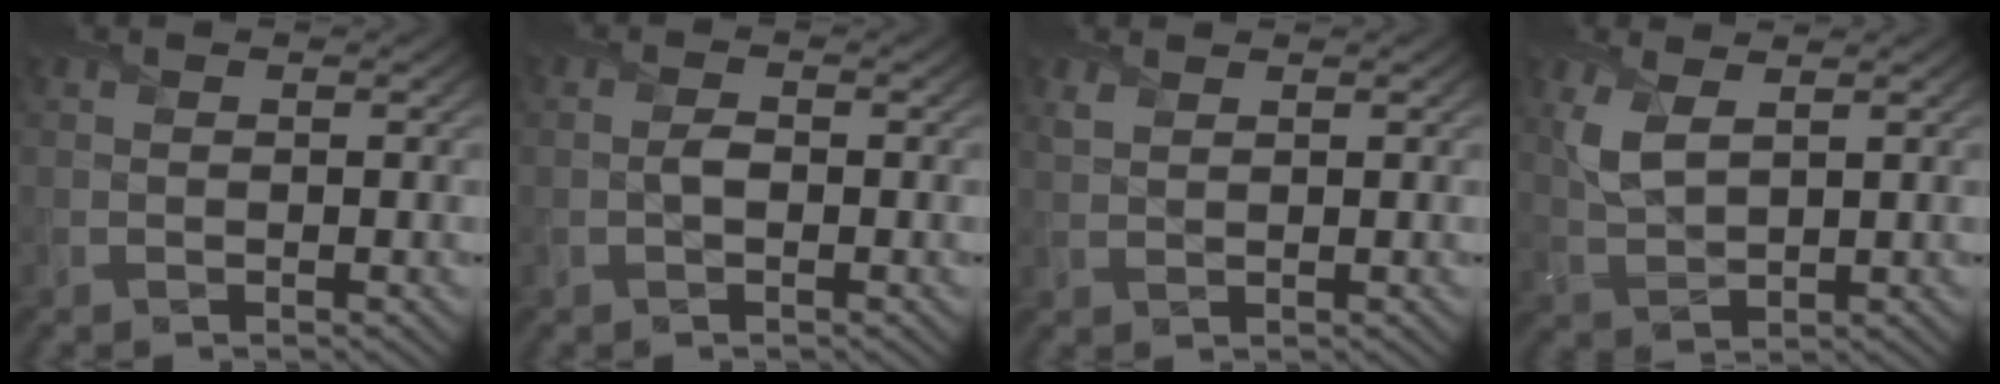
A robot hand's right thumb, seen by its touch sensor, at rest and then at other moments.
{"total": 1.0, "force": [-0.5, 0.6, 0.7], "torque": [-0.011, 0.001, -0.009]}
{"total": 0.9, "force": [0.8, 0.3, 0.2], "torque": [-0.008, -0.002, 0.024]}
{"total": 4.4, "force": [2.1, 2.1, 3.3], "torque": [-0.092, -0.003, 0.047]}